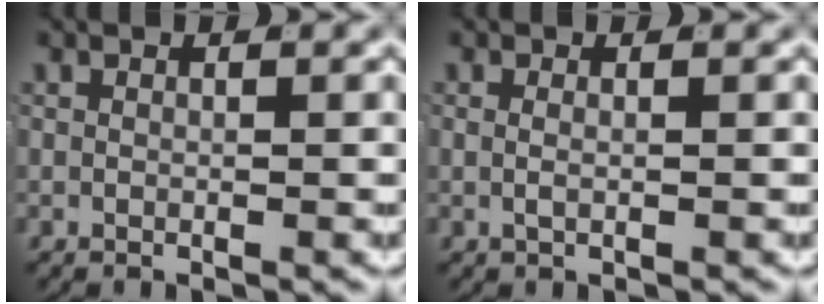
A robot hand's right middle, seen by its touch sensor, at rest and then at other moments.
{"total": 0.7, "force": [0.0, 0.0, 0.7], "torque": [-0.015, -0.006, 0.002]}